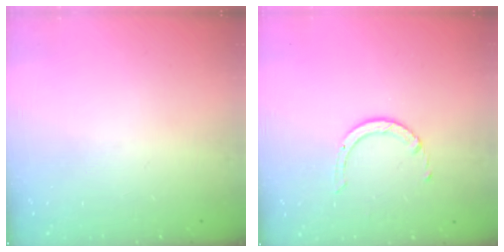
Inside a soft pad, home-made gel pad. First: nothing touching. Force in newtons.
{"total": 2.5, "press": 2.5, "slide": 0.2}